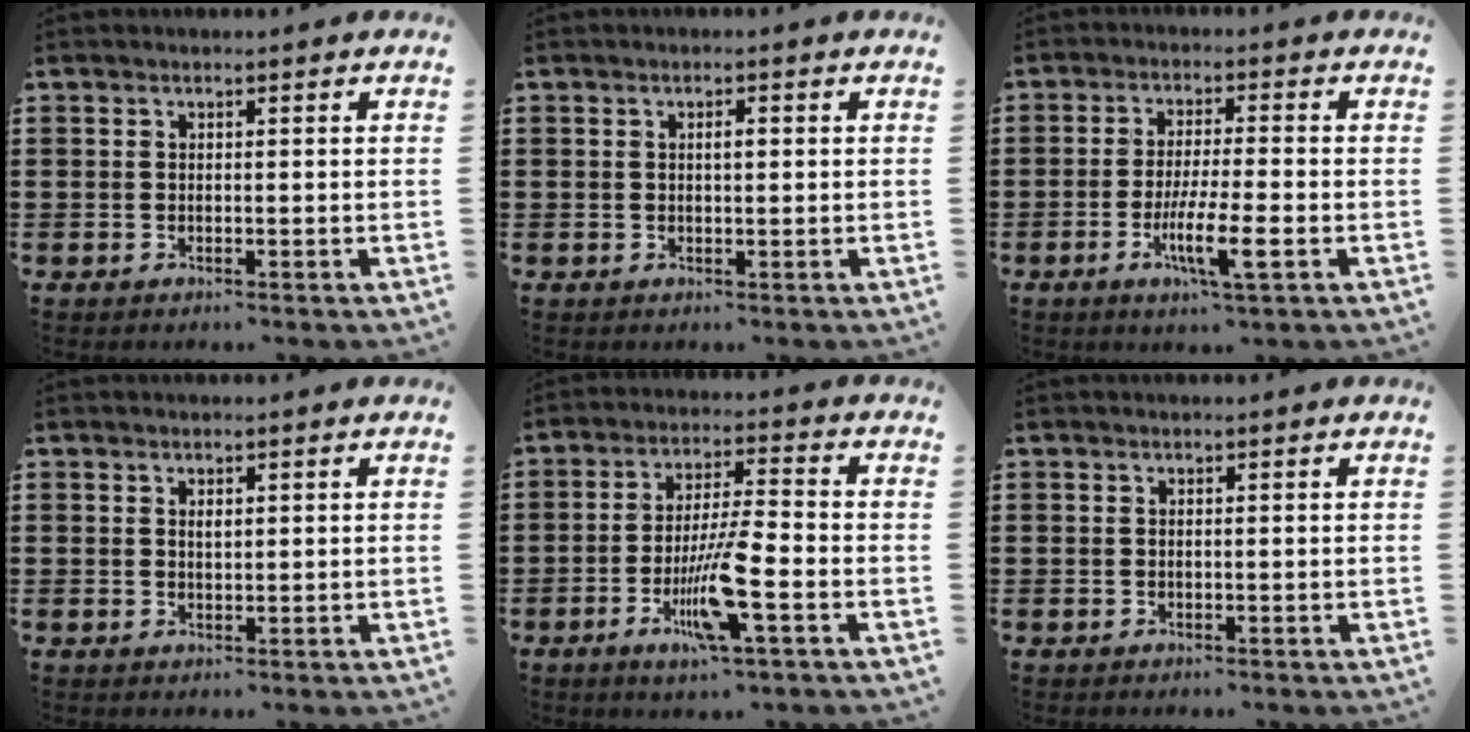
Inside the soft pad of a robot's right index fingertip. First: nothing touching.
{"total": 1.3, "force": [0.2, 0.4, 1.3], "torque": [-0.024, 0.002, 0.001]}
{"total": 7.4, "force": [-2.7, 1.1, 6.8], "torque": [-0.130, -0.013, -0.049]}
{"total": 1.0, "force": [0.4, 0.5, 0.8], "torque": [-0.017, 0.003, 0.007]}
{"total": 9.2, "force": [-3.4, 1.3, 8.5], "torque": [-0.163, -0.009, -0.064]}
{"total": 0.0}